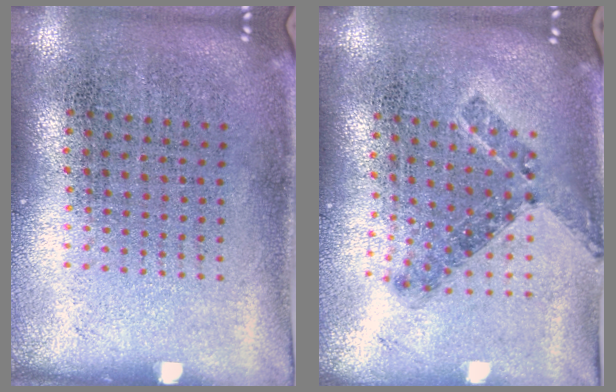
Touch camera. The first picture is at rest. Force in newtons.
{"total": 0.8, "press": 0.8, "slide": 0.3}